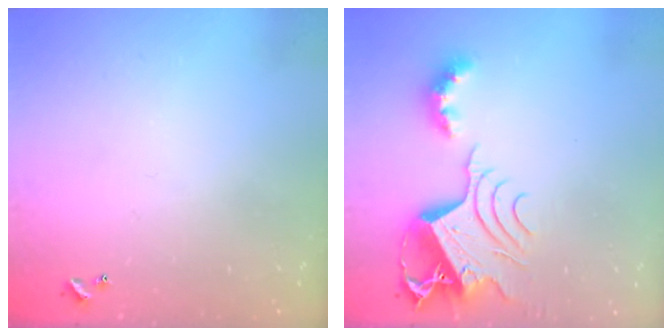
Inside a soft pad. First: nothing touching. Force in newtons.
{"total": 10.3, "press": 10.2, "slide": 1.3}